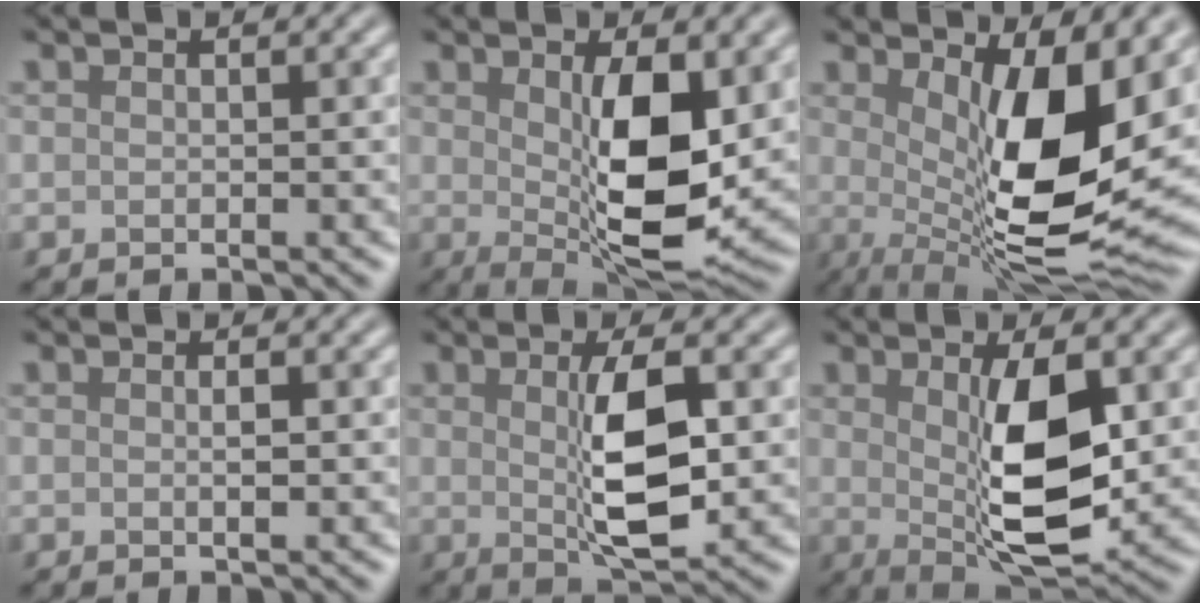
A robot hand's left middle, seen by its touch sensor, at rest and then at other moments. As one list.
[{"total": 8.5, "force": [0.4, 2.7, 8.0], "torque": [-0.132, -0.012, 0.019]}, {"total": 12.4, "force": [1.4, 4.0, 11.7], "torque": [-0.172, -0.028, 0.031]}, {"total": 0.8, "force": [-0.3, 0.0, 0.7], "torque": [-0.014, 0.003, -0.001]}, {"total": 5.8, "force": [-0.1, 1.5, 5.6], "torque": [-0.103, -0.006, 0.008]}, {"total": 7.7, "force": [0.3, 2.4, 7.3], "torque": [-0.127, -0.010, 0.017]}]